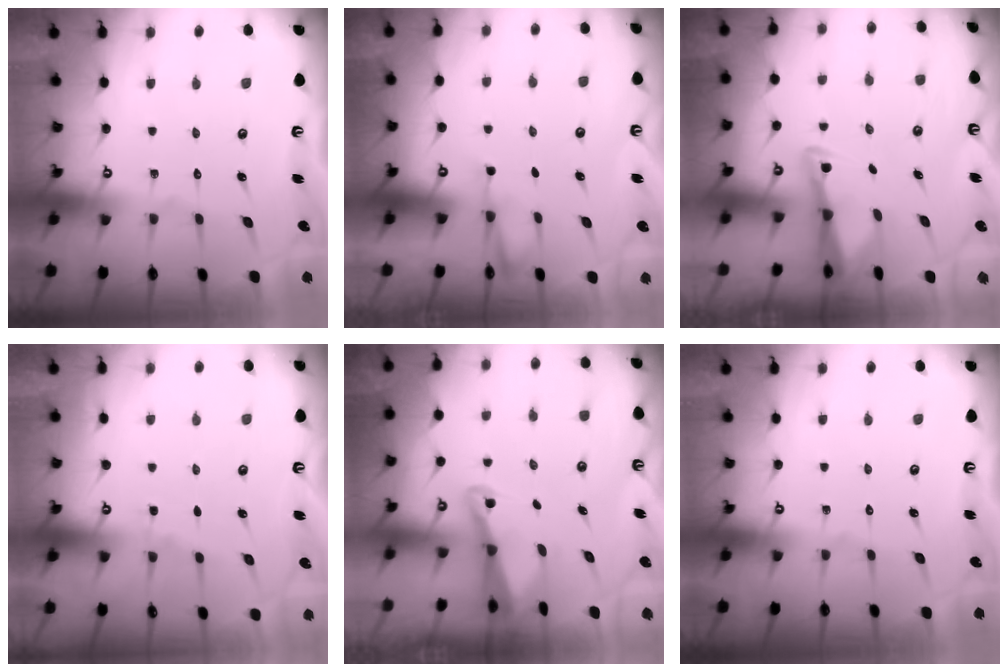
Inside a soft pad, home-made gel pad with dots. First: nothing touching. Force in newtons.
{"total": 2.3, "press": 2.2, "slide": 0.4}
{"total": 3.0, "press": 3.0, "slide": 0.4}
{"total": 1.6, "press": 1.6, "slide": 0.3}
{"total": 2.5, "press": 2.5, "slide": 0.6}
{"total": 0.0}